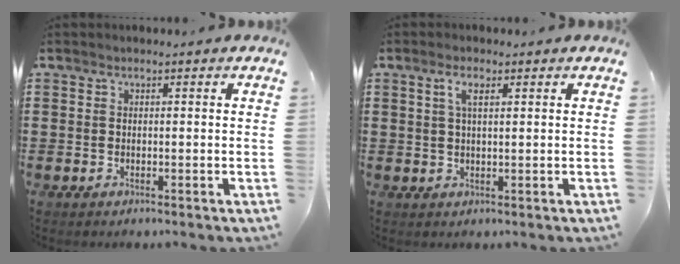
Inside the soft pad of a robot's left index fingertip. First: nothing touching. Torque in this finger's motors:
{"motor_torque": [1.15, -0.05, 0.32, 0.04]}